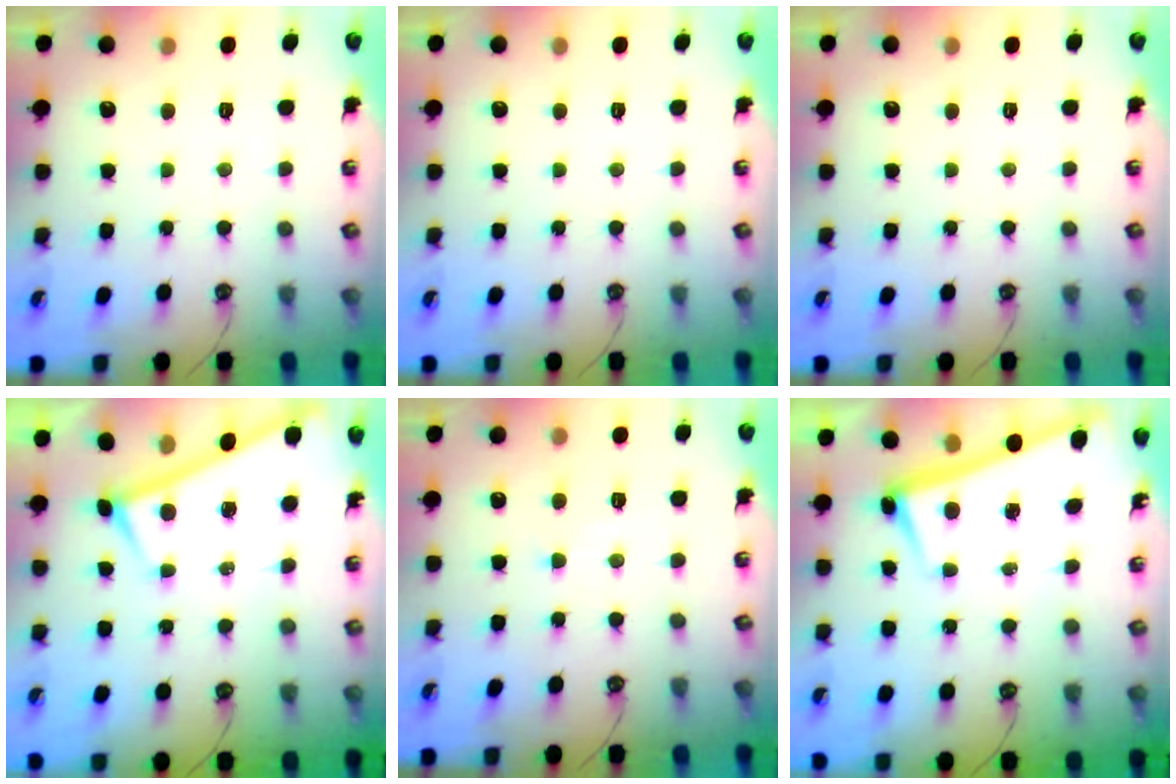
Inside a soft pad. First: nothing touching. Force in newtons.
{"total": 0.0}
{"total": 0.0}
{"total": 0.0}
{"total": 1.4, "press": 1.3, "slide": 0.4}
{"total": 2.4, "press": 2.3, "slide": 0.7}